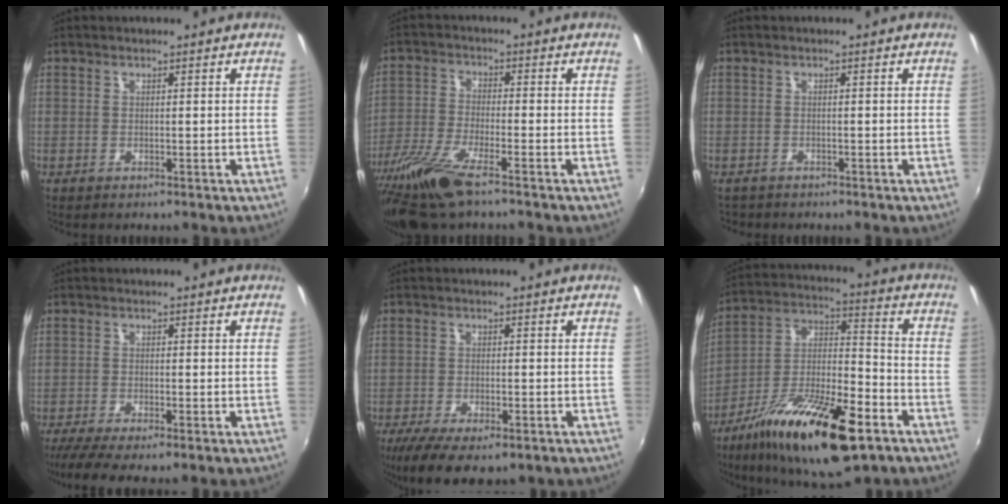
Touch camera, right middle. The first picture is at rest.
{"total": 12.6, "force": [-9.2, 1.9, 8.5], "torque": [-0.189, -0.040, -0.177]}
{"total": 1.7, "force": [-1.5, 0.7, 0.4], "torque": [-0.012, -0.005, -0.022]}
{"total": 7.4, "force": [-5.4, 0.9, 4.9], "torque": [-0.111, -0.032, -0.092]}
{"total": 12.0, "force": [-7.7, 4.5, 8.0], "torque": [-0.174, -0.046, -0.120]}
{"total": 23.8, "force": [-13.5, 7.4, 18.1], "torque": [-0.314, -0.021, -0.229]}